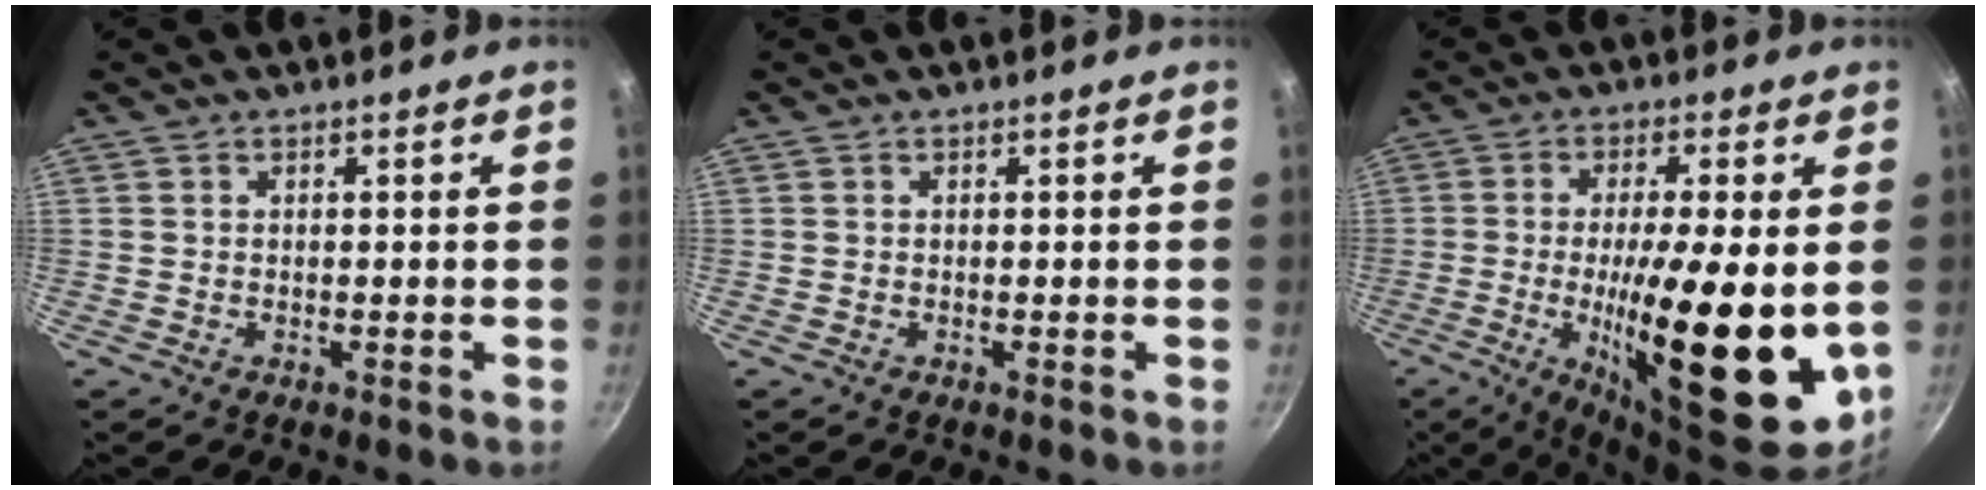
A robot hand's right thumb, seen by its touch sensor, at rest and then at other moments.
{"total": 0.0}
{"total": 21.7, "force": [-2.3, 6.1, 20.7], "torque": [-0.313, -0.012, -0.031]}